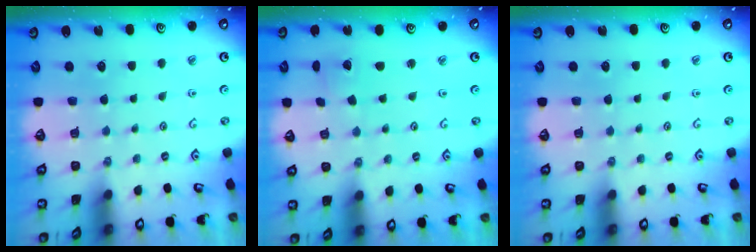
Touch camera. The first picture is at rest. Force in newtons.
{"total": 1.3, "press": 1.3, "slide": 0.1}
{"total": 0.0}